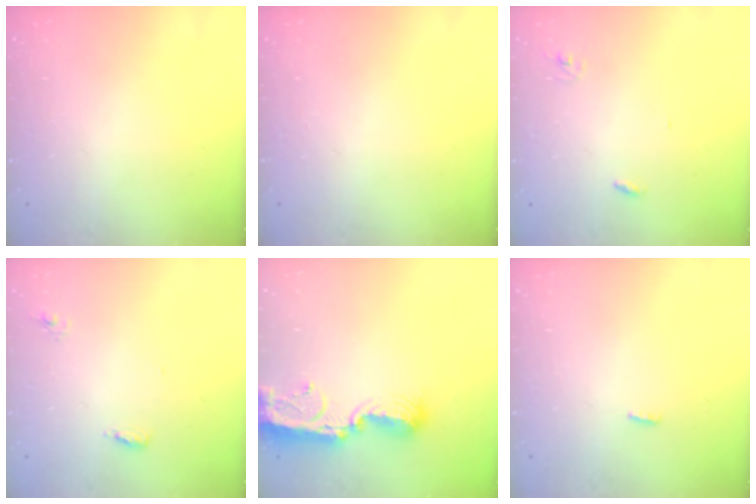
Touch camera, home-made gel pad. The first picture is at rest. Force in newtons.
{"total": 0.0}
{"total": 2.8, "press": 2.8, "slide": 0.3}
{"total": 4.7, "press": 4.5, "slide": 1.1}
{"total": 12.6, "press": 12.5, "slide": 1.0}
{"total": 2.3, "press": 2.1, "slide": 0.8}